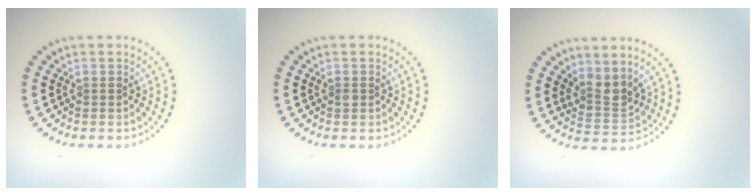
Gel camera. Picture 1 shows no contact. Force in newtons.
{"total": 0.7, "press": 0.7, "slide": 0.1}
{"total": 2.5, "press": 1.9, "slide": 1.6}